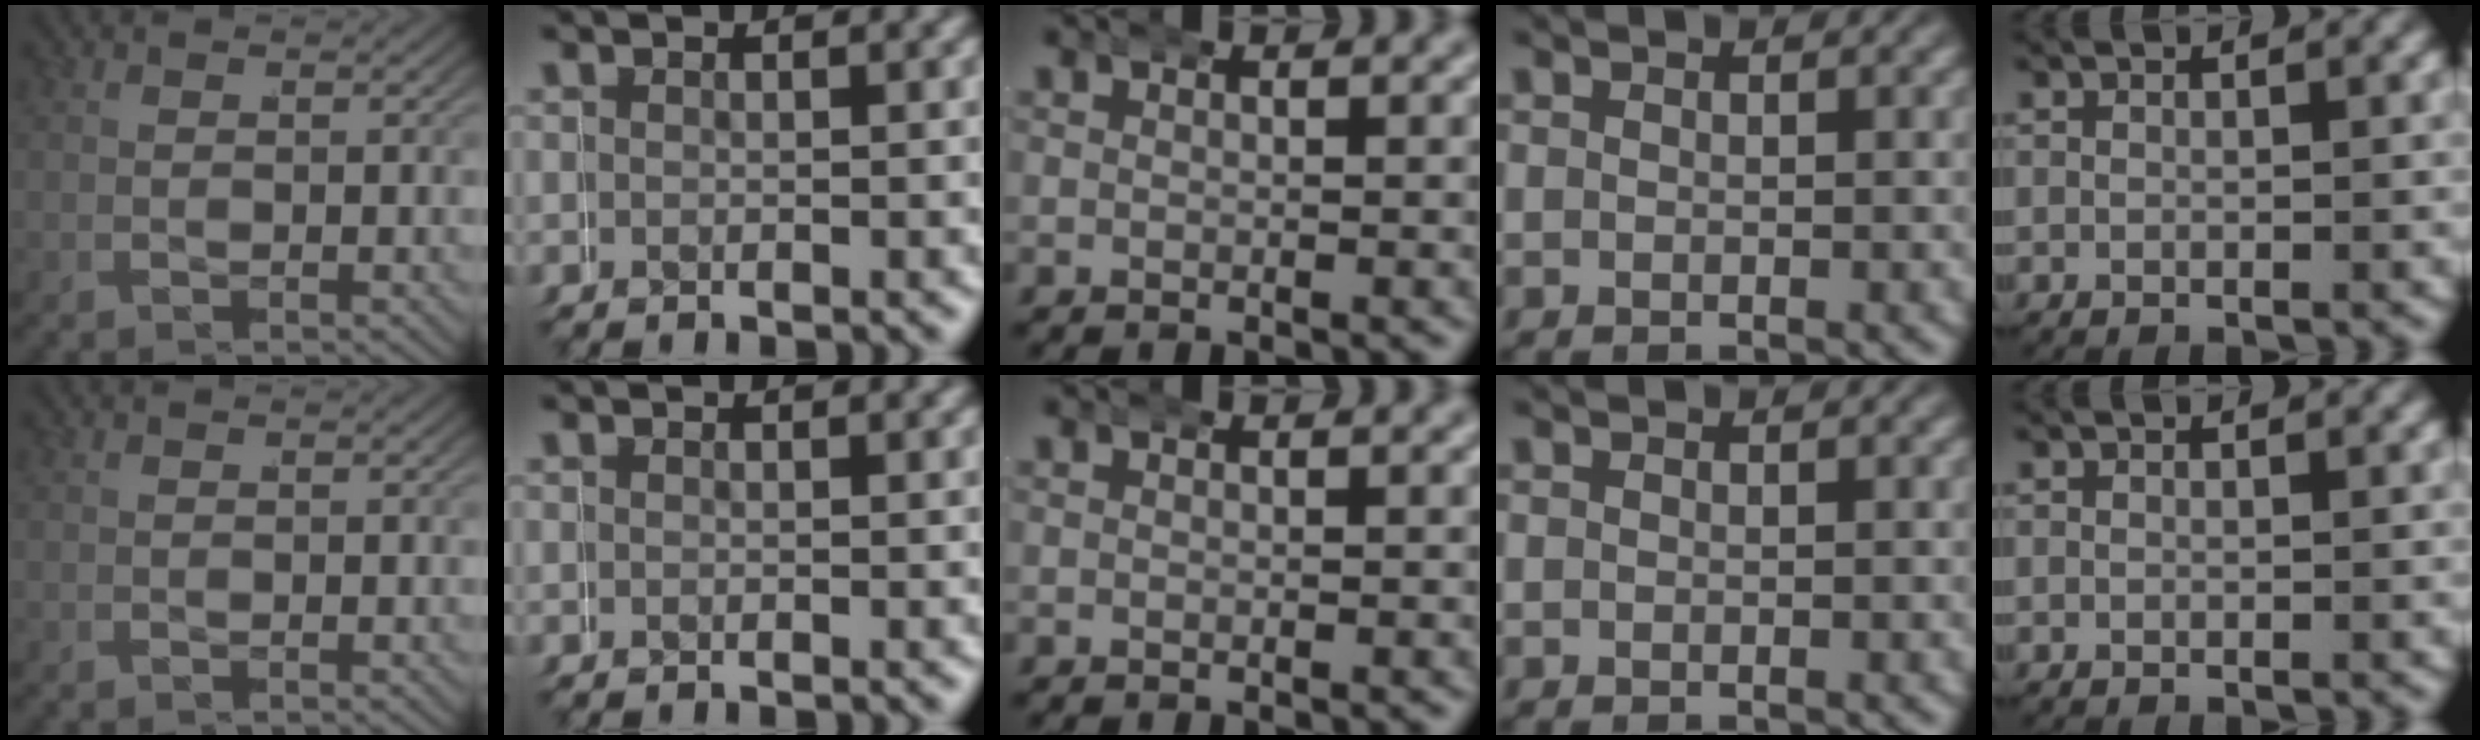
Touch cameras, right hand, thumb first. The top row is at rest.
{}